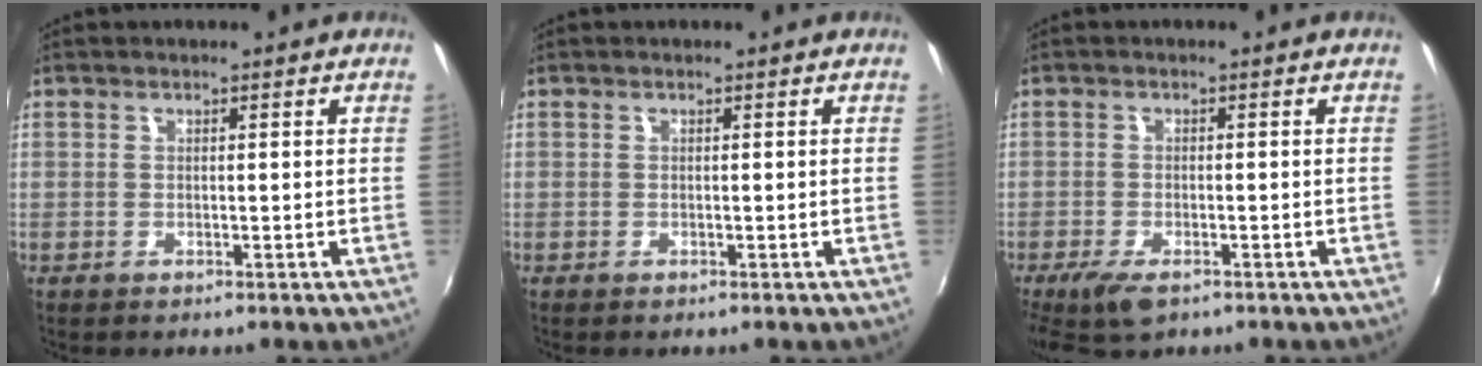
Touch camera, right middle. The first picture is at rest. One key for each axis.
{"total": 0.0}
{"total": 5.9, "fx": -3.8, "fy": 2.4, "fz": 3.8, "tx": -0.092, "ty": -0.023, "tz": -0.069}